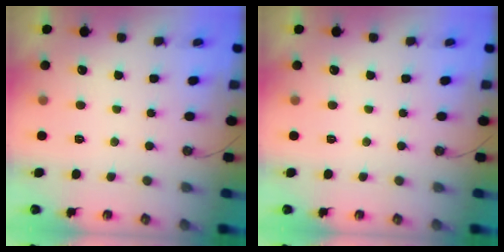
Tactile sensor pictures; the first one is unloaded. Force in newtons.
{"total": 0.0}